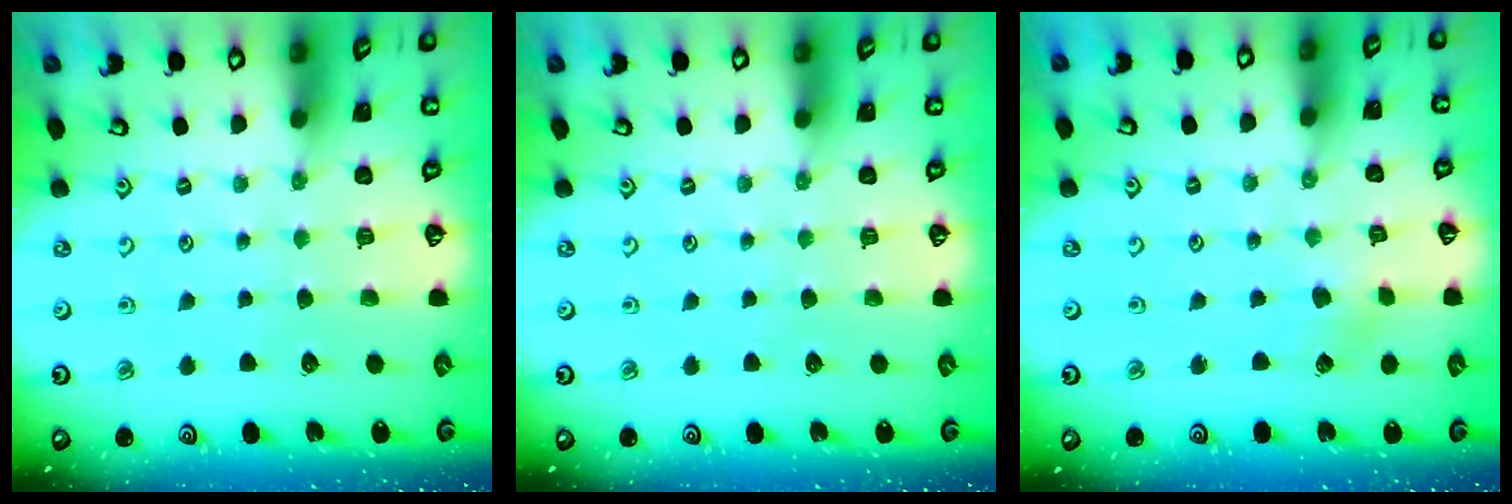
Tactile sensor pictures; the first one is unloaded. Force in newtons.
{"total": 0.0}
{"total": 2.4, "press": 2.4, "slide": 0.3}